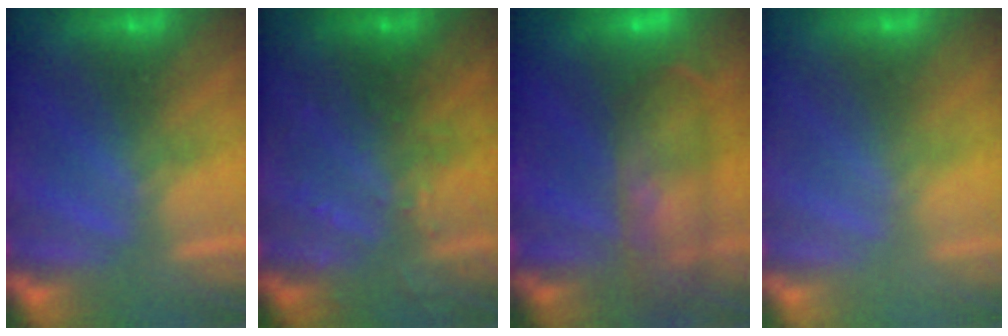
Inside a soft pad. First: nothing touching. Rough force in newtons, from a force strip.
{"total": 2.9}
{"total": 6.7}
{"total": 2.8}